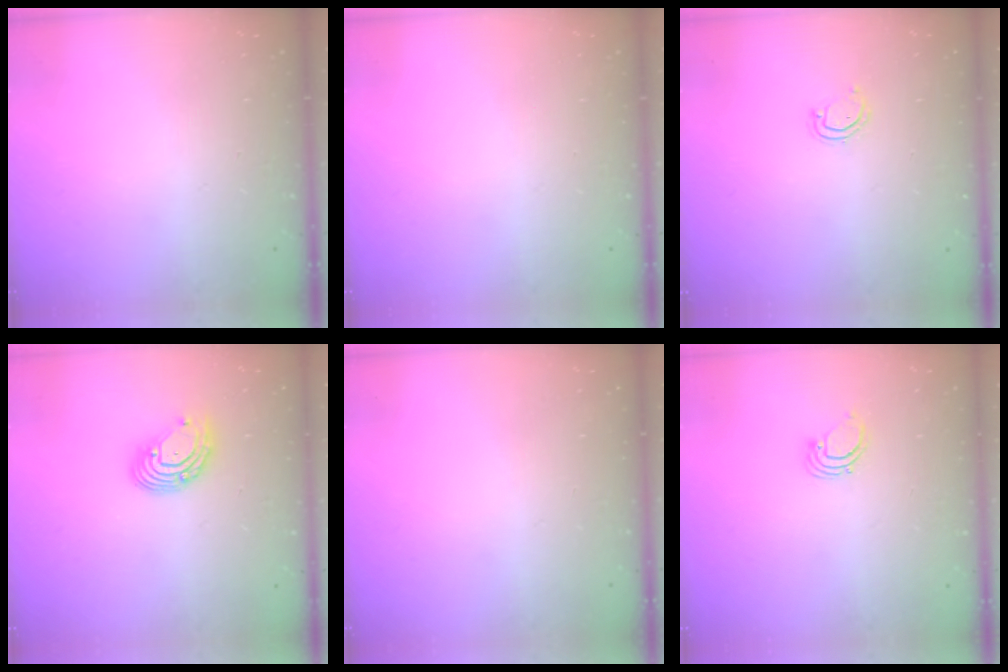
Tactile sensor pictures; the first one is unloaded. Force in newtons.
{"total": 0.0}
{"total": 3.5, "press": 3.5, "slide": 0.3}
{"total": 8.3, "press": 8.2, "slide": 0.7}
{"total": 0.0}
{"total": 2.2, "press": 2.2, "slide": 0.2}